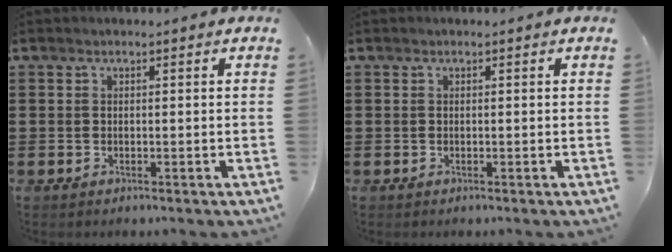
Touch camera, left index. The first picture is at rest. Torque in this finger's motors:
{"motor_torque": [0.00, 0.00, 0.00, 0.00]}